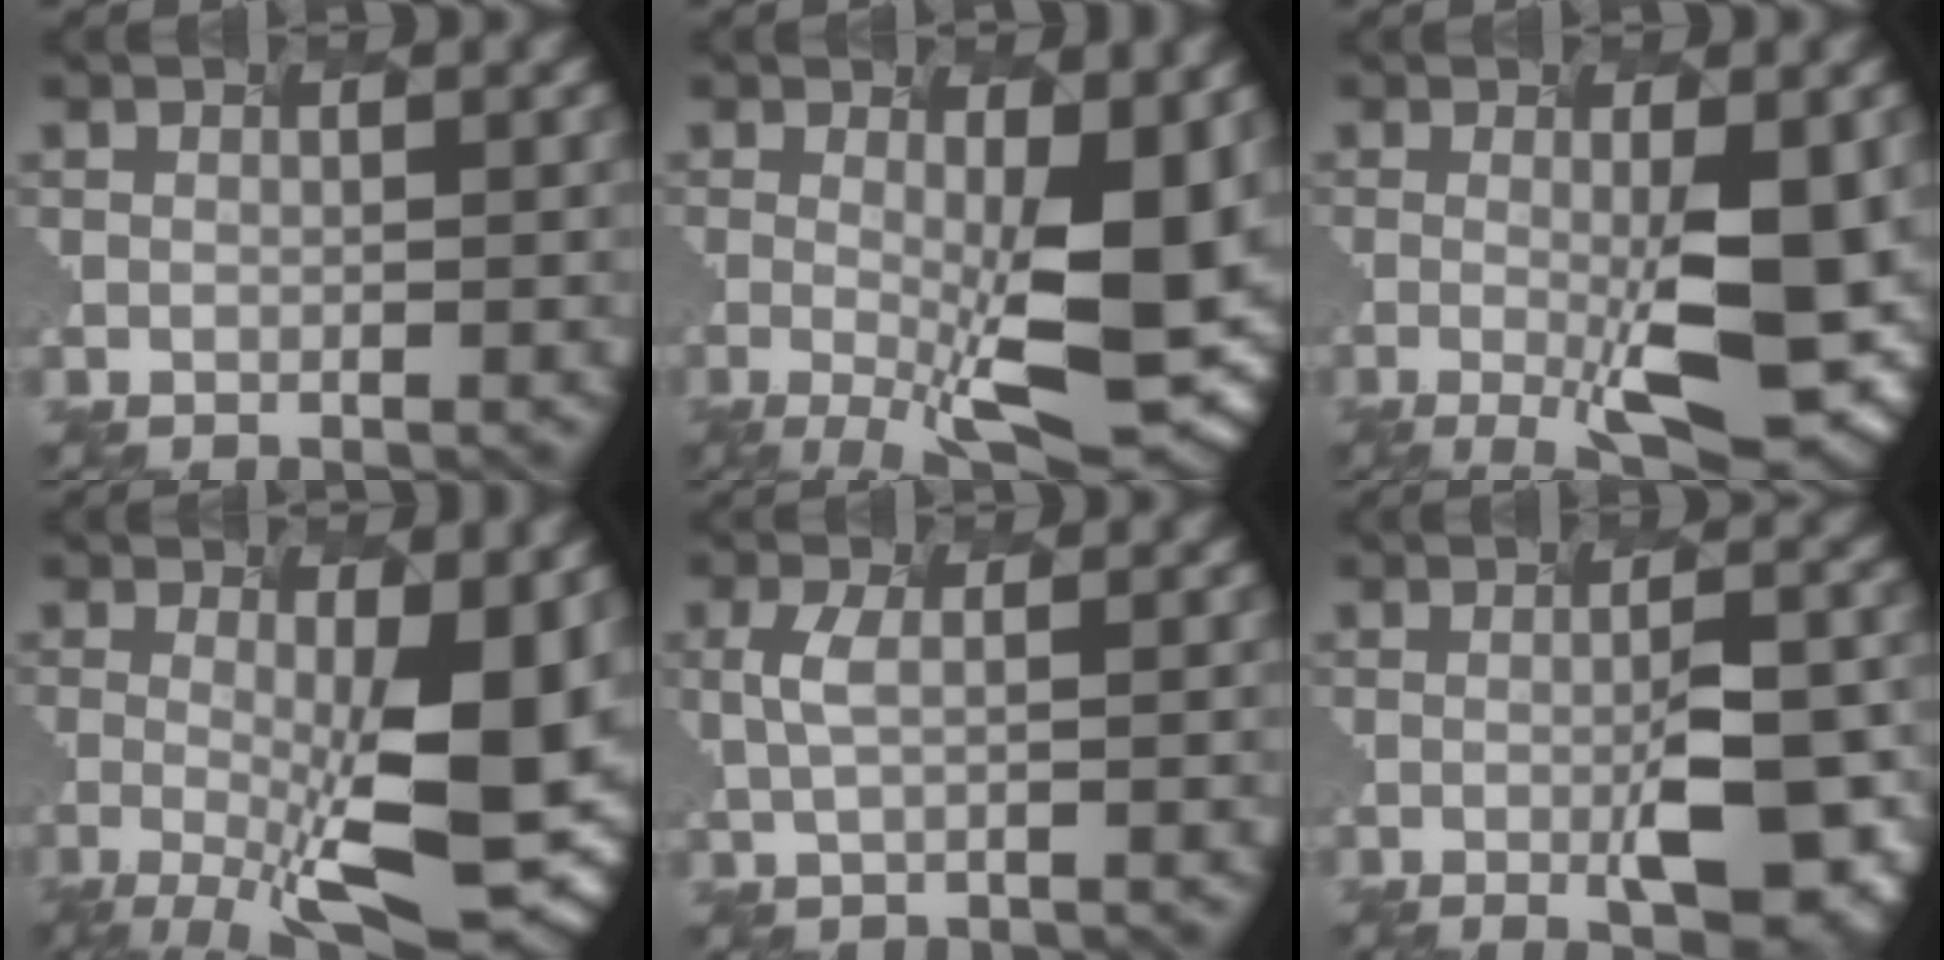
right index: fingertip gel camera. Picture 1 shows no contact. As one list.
[{"total": 10.3, "force": [-1.7, 2.1, 10.0], "torque": [-0.162, -0.026, 0.002]}, {"total": 7.3, "force": [-1.6, 0.7, 7.1], "torque": [-0.129, -0.031, 0.005]}, {"total": 11.4, "force": [-2.0, 2.5, 10.9], "torque": [-0.174, -0.023, -0.005]}, {"total": 1.1, "force": [-0.7, -0.4, 0.8], "torque": [-0.045, -0.007, 0.014]}, {"total": 6.7, "force": [-1.9, 1.3, 6.3], "torque": [-0.106, -0.024, 0.003]}]